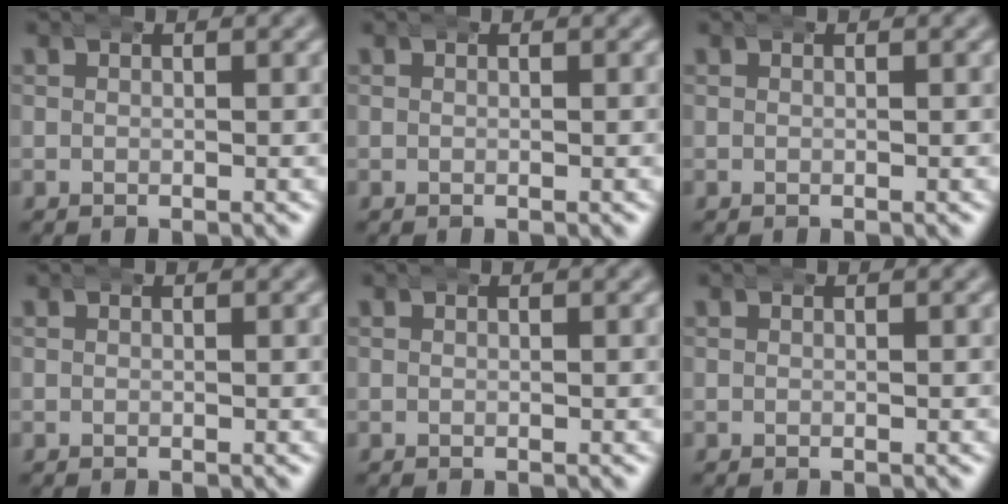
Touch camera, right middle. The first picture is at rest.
{"total": 0.0}
{"total": 0.0}
{"total": 0.0}
{"total": 0.0}
{"total": 0.0}